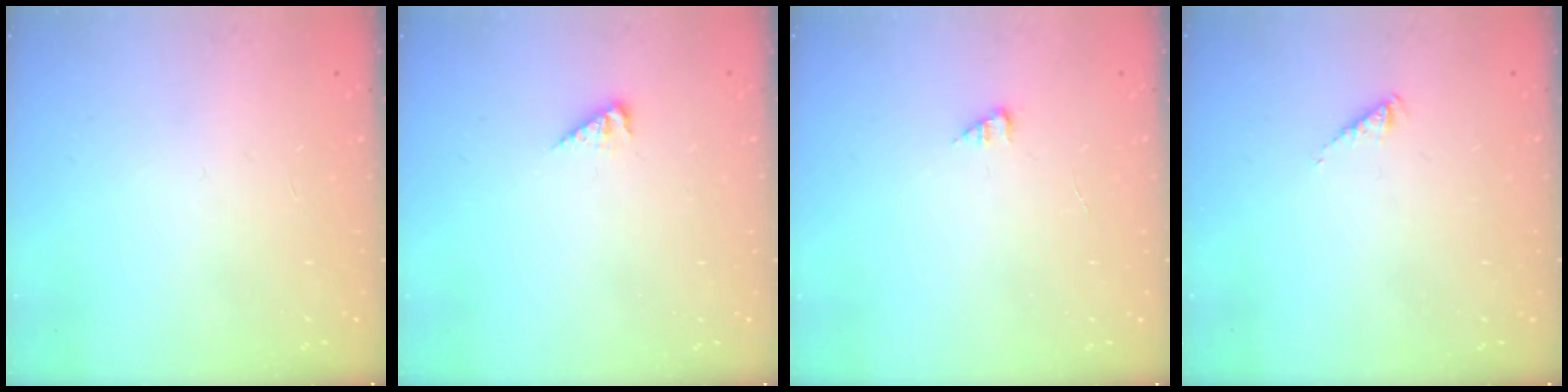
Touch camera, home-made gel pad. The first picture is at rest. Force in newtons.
{"total": 3.8, "press": 3.8, "slide": 0.6}
{"total": 1.6, "press": 1.6, "slide": 0.2}
{"total": 2.3, "press": 2.3, "slide": 0.4}